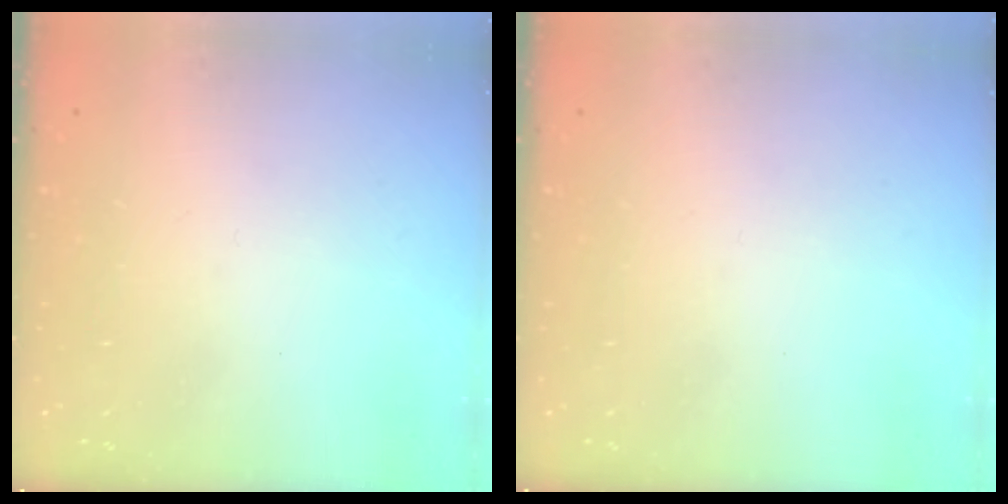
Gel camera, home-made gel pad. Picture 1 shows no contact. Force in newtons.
{"total": 0.0}